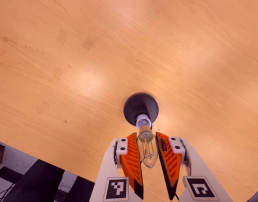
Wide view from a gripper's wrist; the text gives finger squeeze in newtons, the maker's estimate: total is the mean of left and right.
{"total": 13.6, "left": 14.2, "right": 13.0}